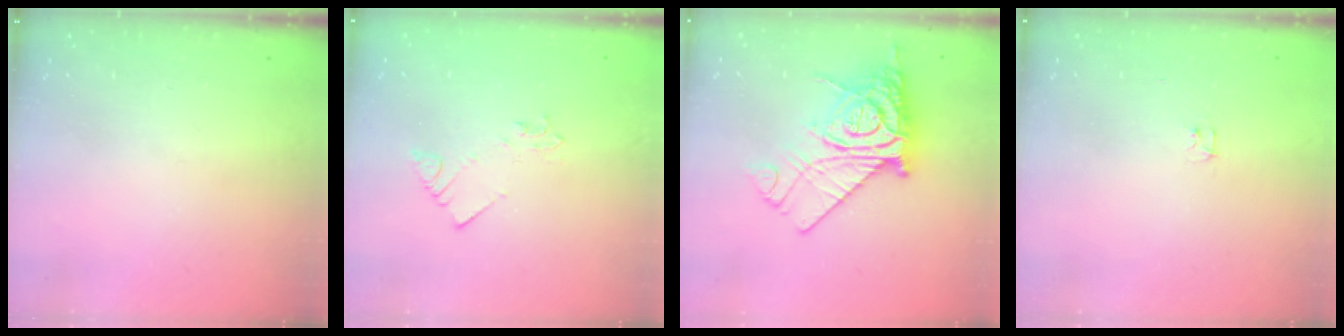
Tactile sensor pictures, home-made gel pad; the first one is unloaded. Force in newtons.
{"total": 2.1, "press": 2.1, "slide": 0.4}
{"total": 16.9, "press": 16.8, "slide": 1.7}
{"total": 2.4, "press": 2.3, "slide": 0.4}